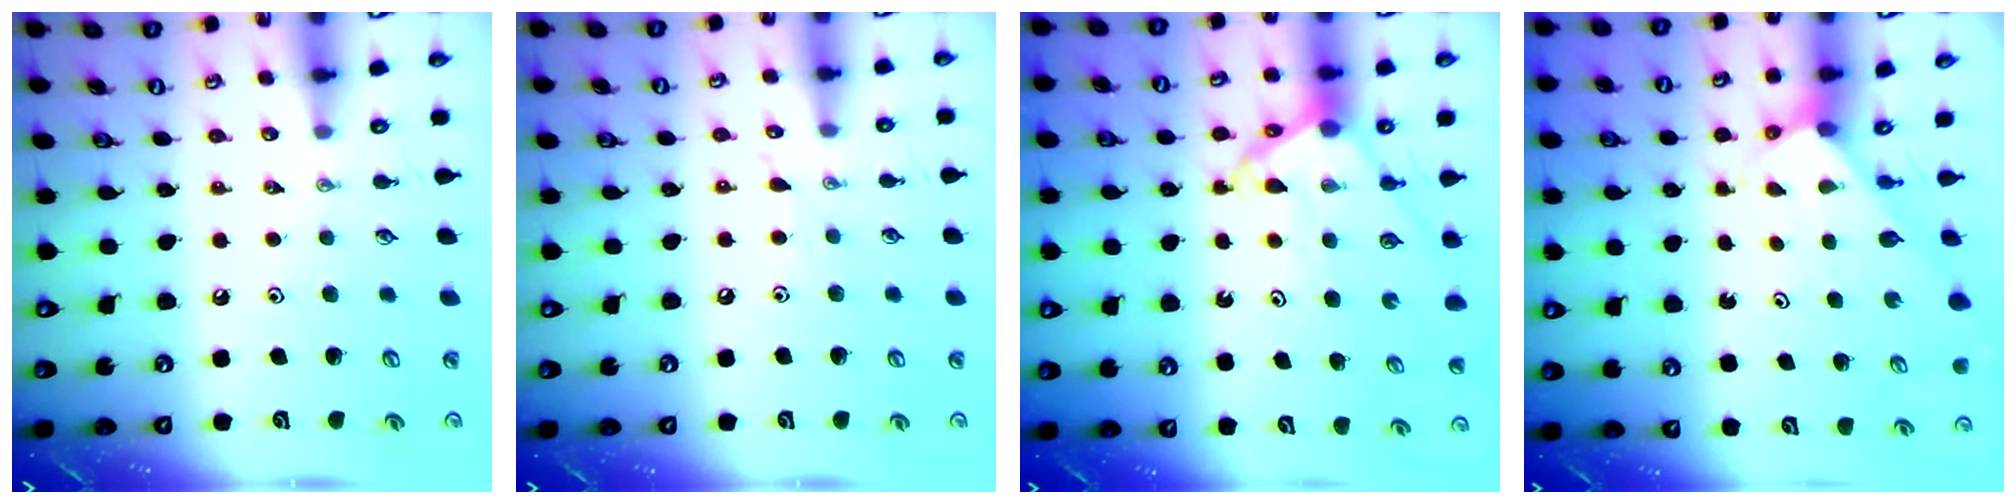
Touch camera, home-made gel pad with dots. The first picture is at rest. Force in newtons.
{"total": 6.3, "press": 6.2, "slide": 0.7}
{"total": 11.2, "press": 11.1, "slide": 1.1}
{"total": 2.7, "press": 2.7, "slide": 0.2}